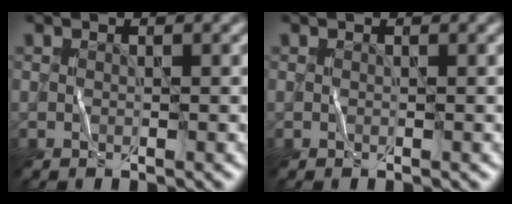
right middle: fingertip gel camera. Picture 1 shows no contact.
{"total": 0.0}